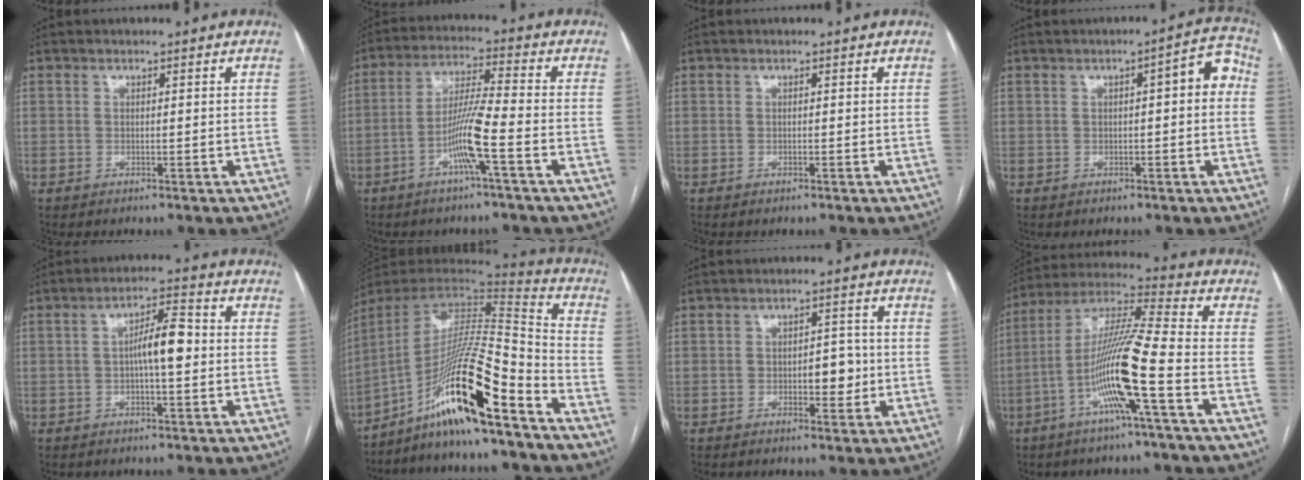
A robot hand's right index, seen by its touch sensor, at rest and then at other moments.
{"total": 8.2, "force": [-3.4, -0.6, 7.4], "torque": [-0.147, 0.005, -0.068]}
{"total": 0.0}
{"total": 5.3, "force": [0.6, 1.3, 5.1], "torque": [-0.056, 0.025, 0.002]}
{"total": 6.3, "force": [-0.2, 1.4, 6.2], "torque": [-0.108, 0.018, -0.007]}
{"total": 19.5, "force": [-12.1, 0.4, 15.2], "torque": [-0.282, -0.002, -0.222]}
{"total": 4.7, "force": [-0.7, 2.3, 4.1], "torque": [-0.049, 0.006, -0.006]}
{"total": 14.5, "force": [-5.0, -0.6, 13.6], "torque": [-0.267, 0.006, -0.101]}